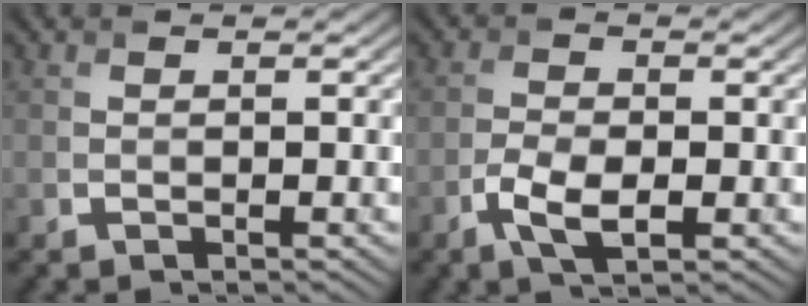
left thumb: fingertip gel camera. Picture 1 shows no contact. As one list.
[{"total": 4.4, "force": [-1.9, 2.0, 3.5], "torque": [-0.077, -0.003, -0.039]}]